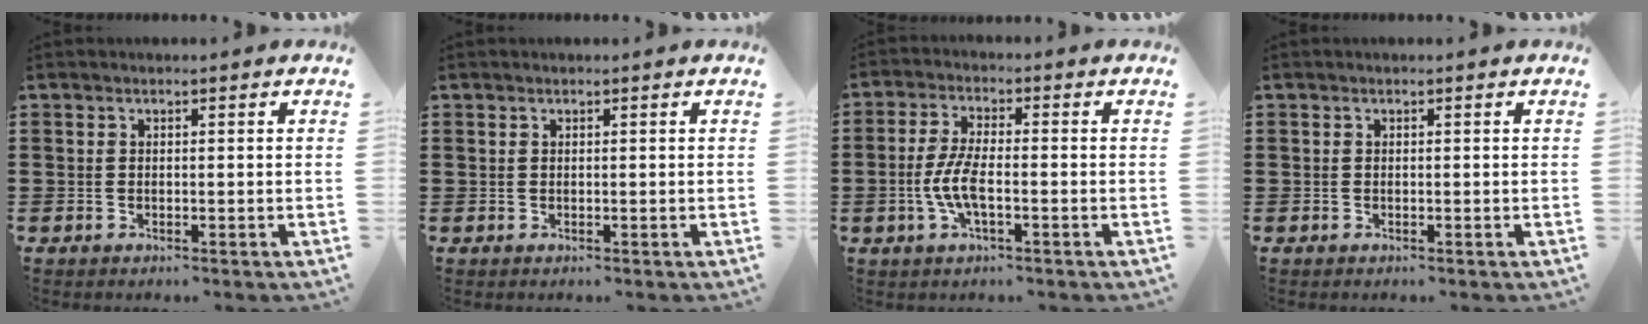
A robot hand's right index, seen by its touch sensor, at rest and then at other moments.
{"total": 0.0}
{"total": 5.6, "force": [-1.5, 1.8, 5.0], "torque": [-0.115, -0.002, -0.036]}
{"total": 0.0}